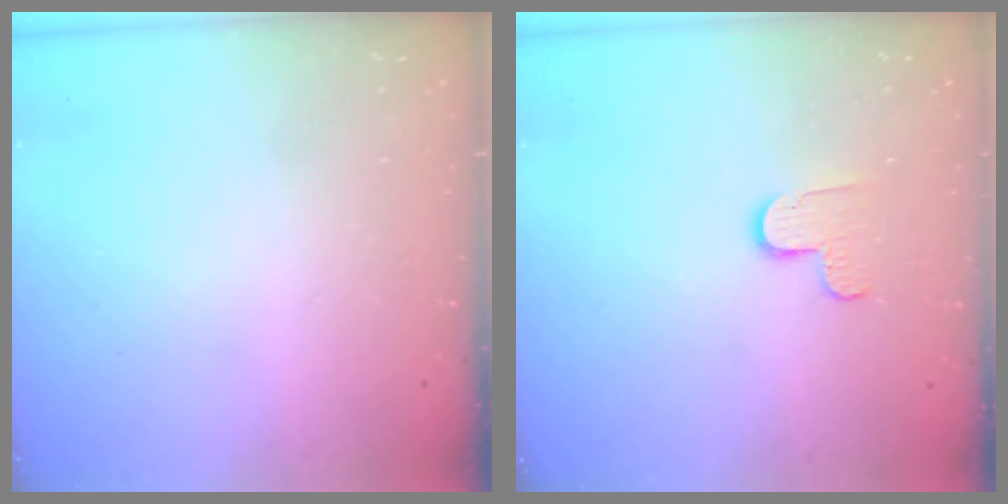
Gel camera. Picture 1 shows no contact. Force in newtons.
{"total": 5.6, "press": 5.5, "slide": 0.4}